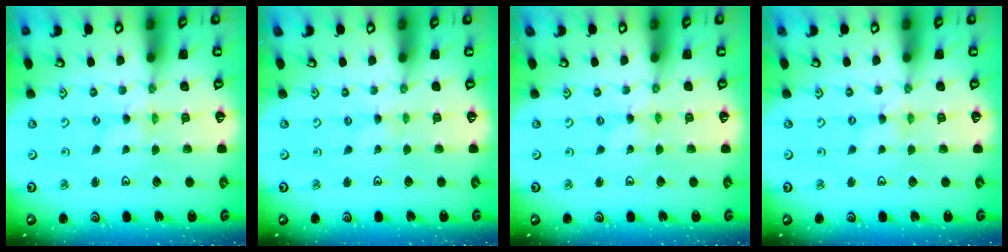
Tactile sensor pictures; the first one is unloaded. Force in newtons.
{"total": 0.0}
{"total": 0.0}
{"total": 1.2, "press": 1.2, "slide": 0.2}